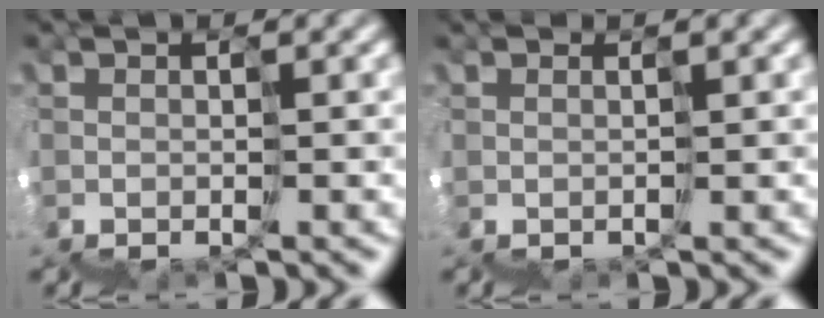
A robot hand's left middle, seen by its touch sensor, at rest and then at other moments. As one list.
[{"total": 0.6, "force": [0.3, 0.0, 0.5], "torque": [0.000, 0.009, 0.002]}]